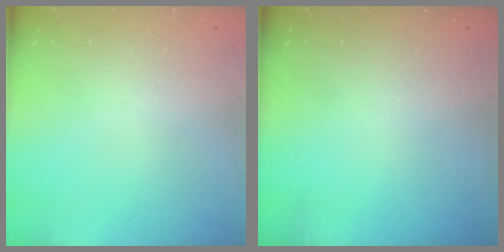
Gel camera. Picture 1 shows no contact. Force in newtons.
{"total": 0.0}